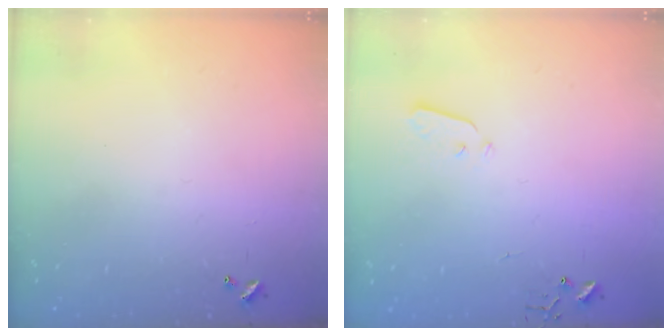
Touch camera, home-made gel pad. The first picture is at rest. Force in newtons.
{"total": 3.6, "press": 3.6, "slide": 0.2}